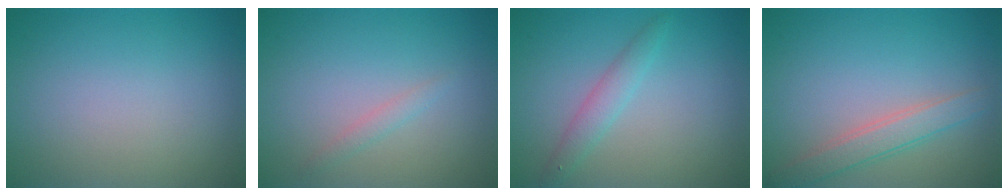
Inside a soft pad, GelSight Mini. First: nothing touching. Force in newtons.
{"total": 1.0, "press": 1.0, "slide": 0.0}
{"total": 1.9, "press": 1.9, "slide": 0.1}
{"total": 2.7, "press": 2.7, "slide": 0.1}